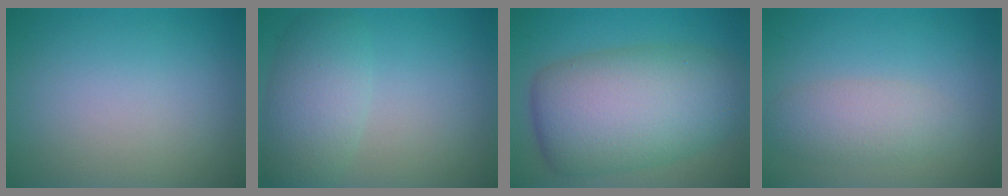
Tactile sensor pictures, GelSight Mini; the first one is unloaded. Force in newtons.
{"total": 4.3, "press": 4.3, "slide": 0.3}
{"total": 10.8, "press": 10.8, "slide": 0.3}
{"total": 2.9, "press": 2.9, "slide": 0.1}